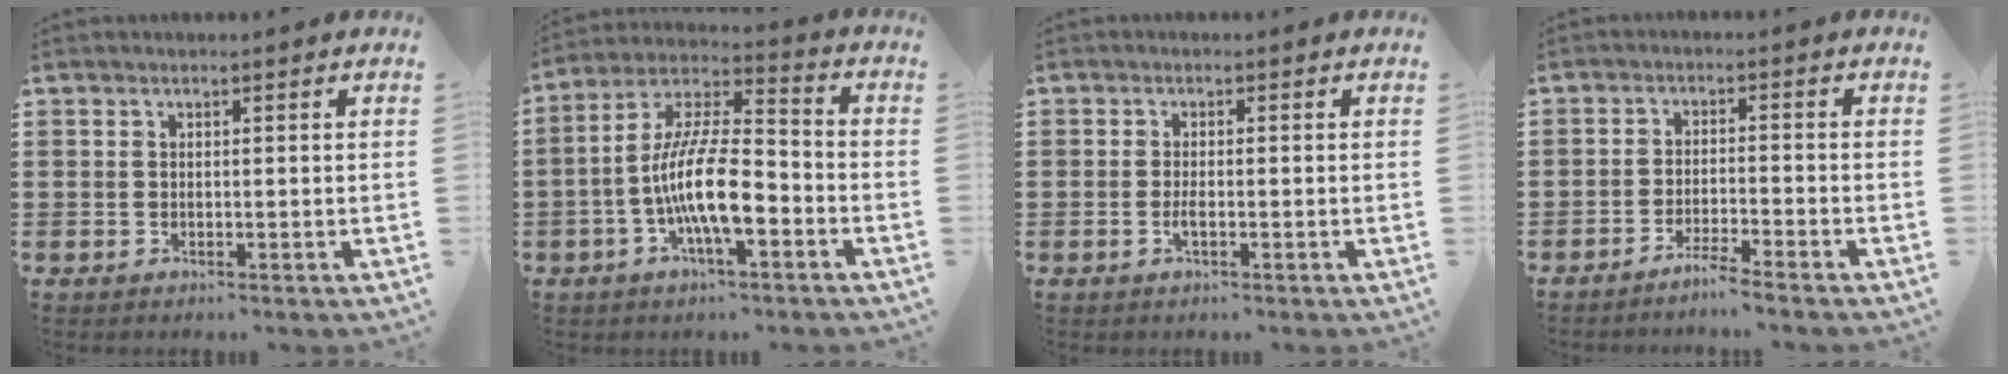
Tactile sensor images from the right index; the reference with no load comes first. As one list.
[{"total": 12.1, "force": [-4.2, 3.8, 10.7], "torque": [-0.223, 0.000, -0.080]}, {"total": 1.6, "force": [-0.6, 0.1, 1.5], "torque": [-0.036, -0.007, -0.012]}, {"total": 3.0, "force": [-2.8, -0.6, 0.9], "torque": [-0.016, 0.001, -0.054]}]